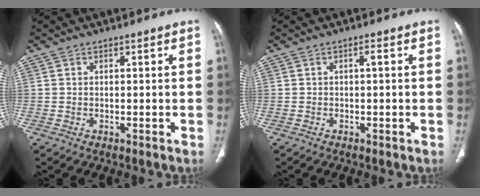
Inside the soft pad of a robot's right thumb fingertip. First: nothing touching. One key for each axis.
{"total": 0.8, "fx": 0.0, "fy": 0.1, "fz": 0.8, "tx": -0.009, "ty": 0.002, "tz": -0.003}